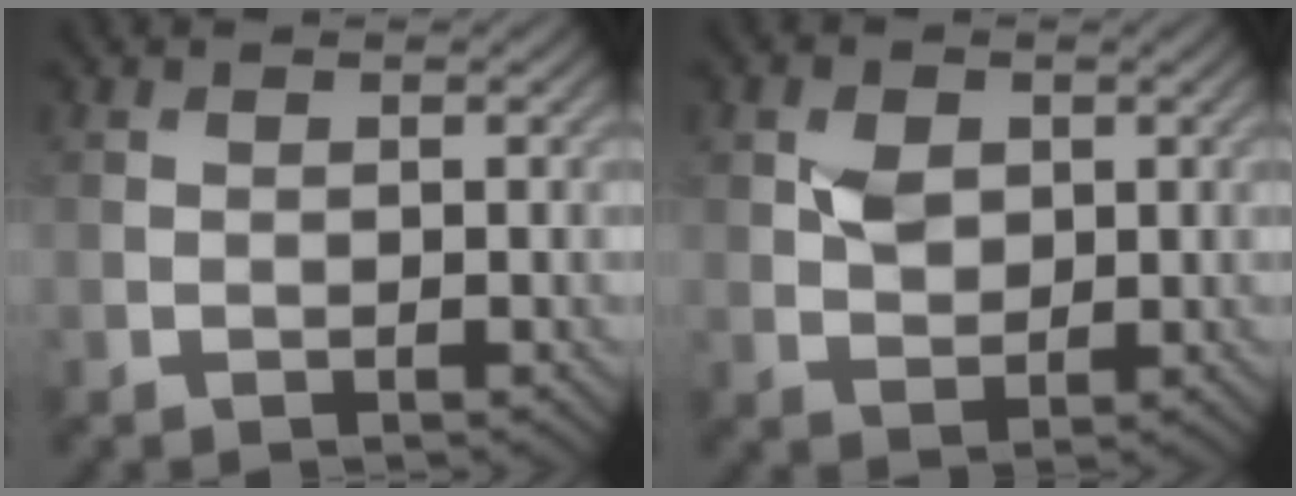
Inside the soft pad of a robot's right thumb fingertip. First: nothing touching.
{"total": 3.2, "force": [0.9, 2.4, 1.9], "torque": [-0.040, -0.002, 0.016]}